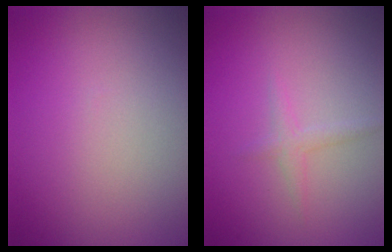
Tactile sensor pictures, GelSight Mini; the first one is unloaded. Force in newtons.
{"total": 1.2, "press": 1.2, "slide": 0.0}